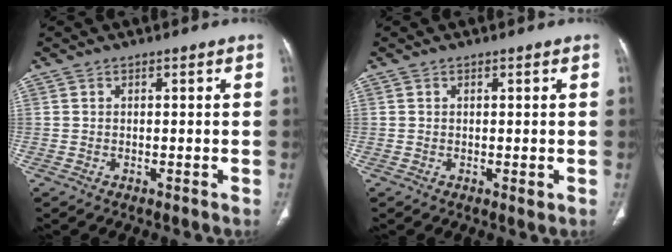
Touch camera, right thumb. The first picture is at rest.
{"total": 0.9, "force": [0.0, 0.4, 0.8], "torque": [-0.011, -0.004, 0.002]}